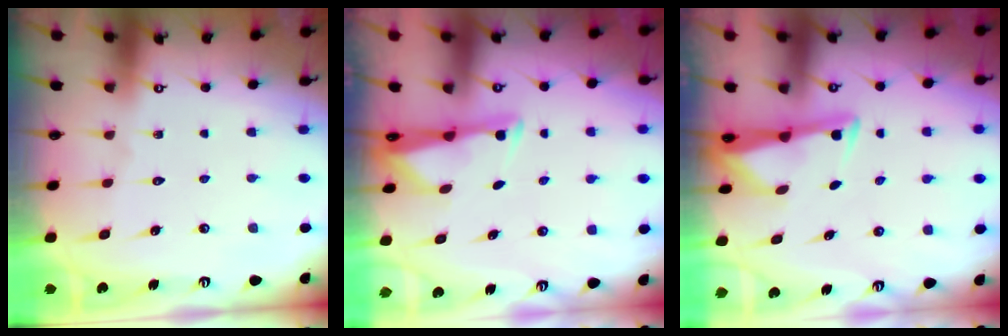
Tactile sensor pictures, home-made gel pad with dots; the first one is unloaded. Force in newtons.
{"total": 2.7, "press": 2.6, "slide": 0.4}
{"total": 3.0, "press": 3.0, "slide": 0.4}